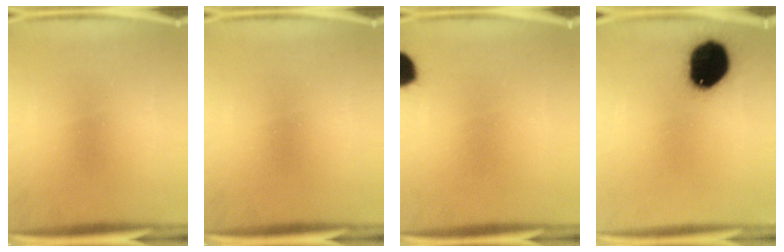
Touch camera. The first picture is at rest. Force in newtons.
{"total": 0.0}
{"total": 7.0}
{"total": 16.3}